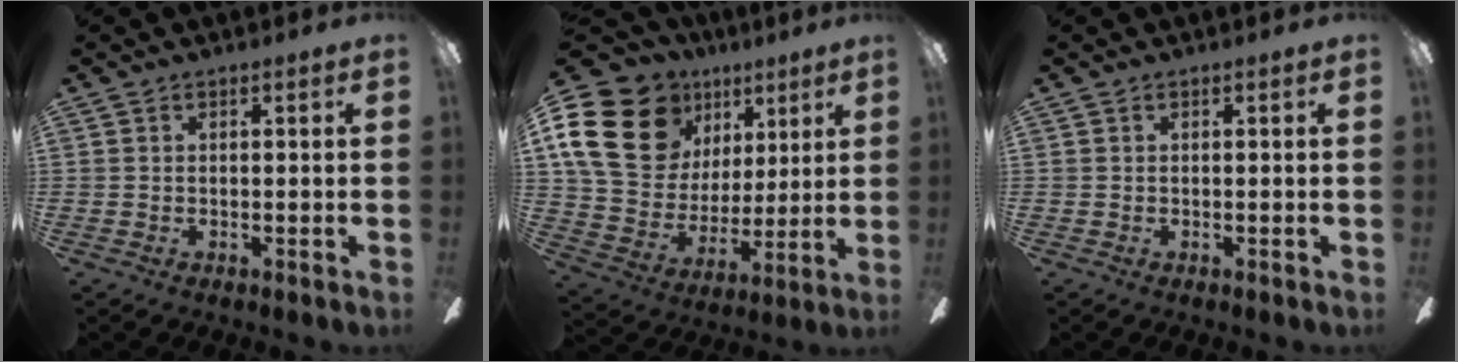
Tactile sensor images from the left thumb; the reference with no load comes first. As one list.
[{"total": 22.9, "force": [10.5, 16.8, 11.4], "torque": [-0.242, -0.037, 0.207]}, {"total": 0.0}]